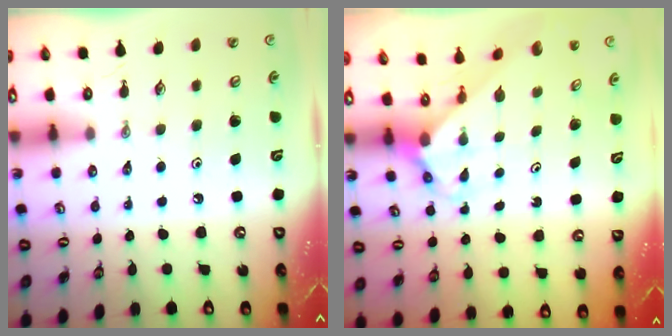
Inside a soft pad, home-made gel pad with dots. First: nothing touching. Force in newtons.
{"total": 3.3, "press": 3.3, "slide": 0.3}